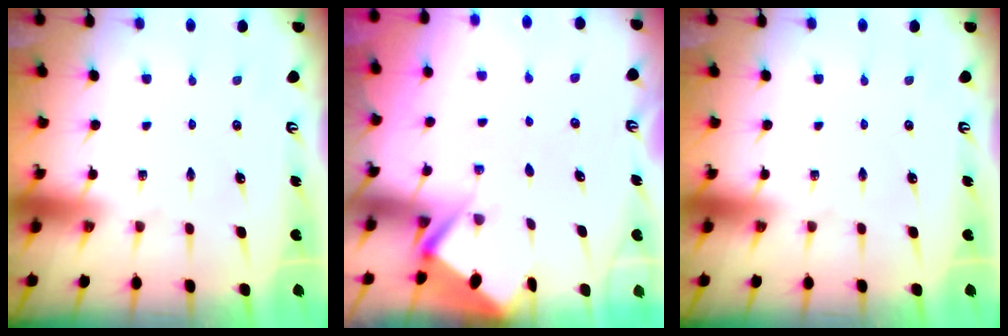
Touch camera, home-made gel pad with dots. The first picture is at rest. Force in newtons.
{"total": 2.6, "press": 2.6, "slide": 0.1}
{"total": 0.0}